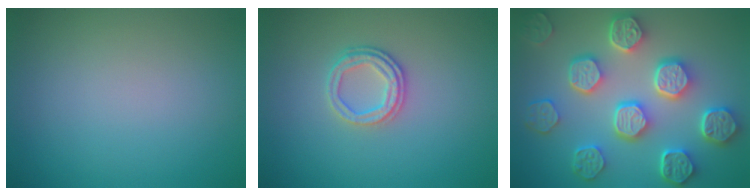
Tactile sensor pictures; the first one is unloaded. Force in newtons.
{"total": 2.6, "press": 2.3, "slide": 1.1}
{"total": 8.5, "press": 6.6, "slide": 5.3}